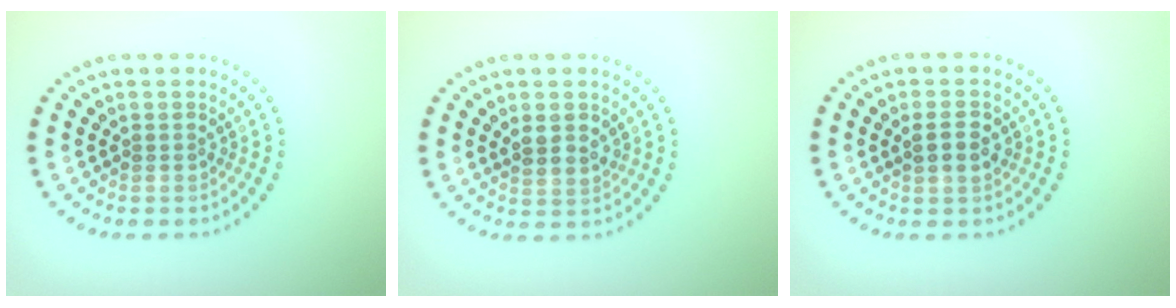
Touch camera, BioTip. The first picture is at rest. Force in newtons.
{"total": 1.7, "press": 1.5, "slide": 0.8}
{"total": 2.1, "press": 2.1, "slide": 0.4}